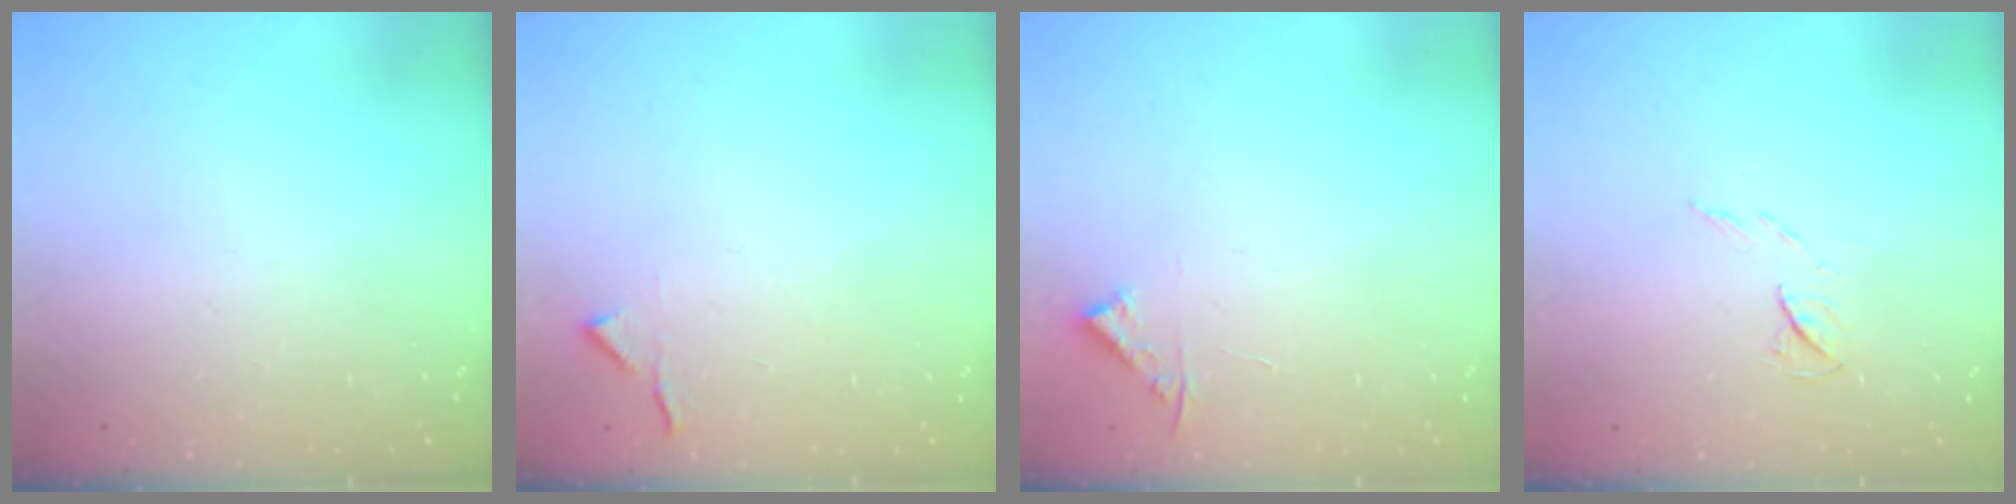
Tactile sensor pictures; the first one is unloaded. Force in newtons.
{"total": 4.2, "press": 4.1, "slide": 0.6}
{"total": 3.4, "press": 3.4, "slide": 0.4}
{"total": 5.0, "press": 5.0, "slide": 0.7}